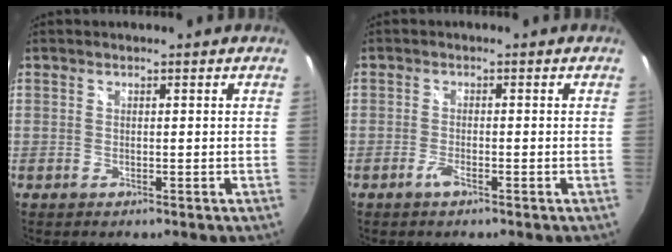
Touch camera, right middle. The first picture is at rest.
{"total": 1.9, "force": [-1.3, 0.3, 1.4], "torque": [-0.035, -0.002, -0.027]}